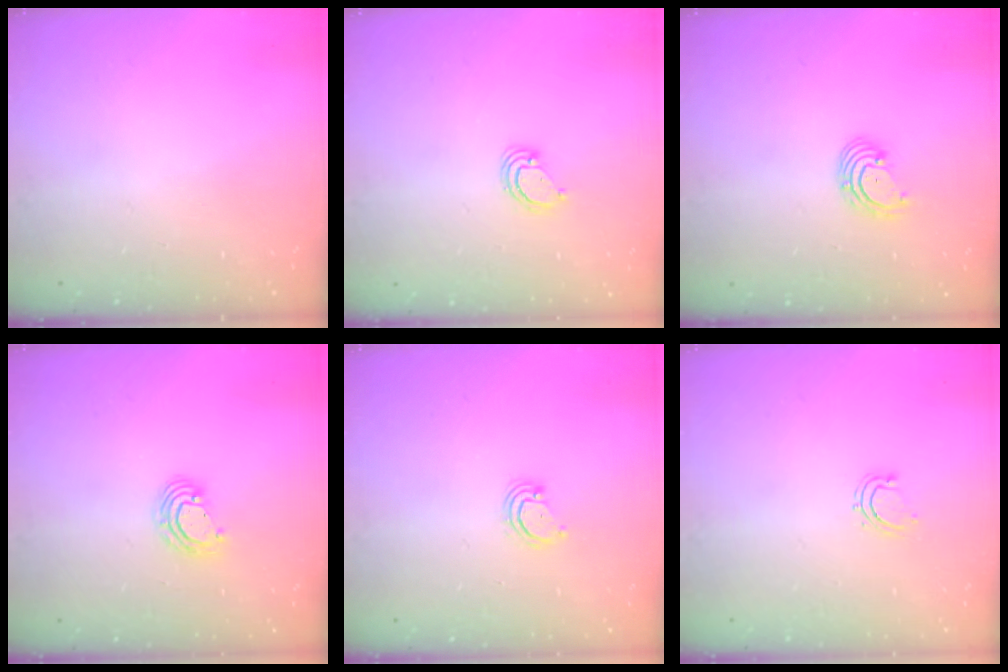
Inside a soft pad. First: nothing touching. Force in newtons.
{"total": 4.1, "press": 4.1, "slide": 0.2}
{"total": 2.9, "press": 2.9, "slide": 0.3}
{"total": 5.1, "press": 5.1, "slide": 0.4}
{"total": 2.9, "press": 2.9, "slide": 0.2}
{"total": 4.2, "press": 4.1, "slide": 0.9}